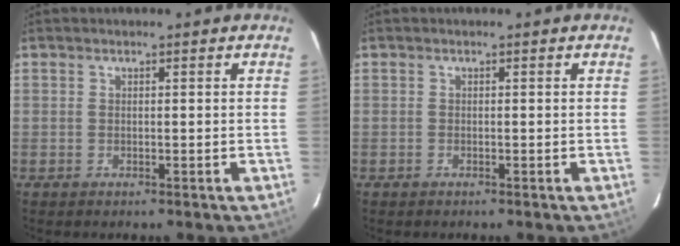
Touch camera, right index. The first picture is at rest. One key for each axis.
{"total": 0.0}